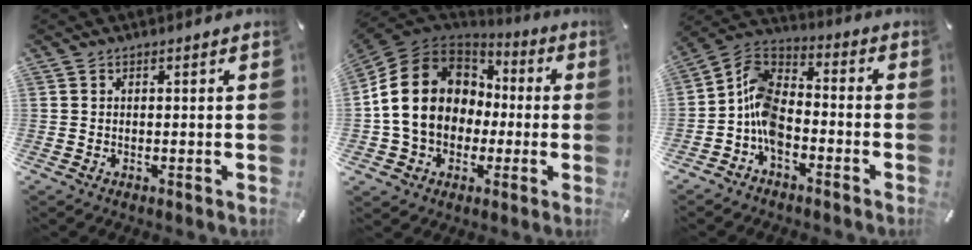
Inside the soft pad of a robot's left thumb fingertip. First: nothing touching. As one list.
[{"total": 17.7, "force": [-1.3, 15.3, 8.9], "torque": [-0.183, 0.025, -0.019]}, {"total": 10.5, "force": [-5.1, 6.6, 6.3], "torque": [-0.140, 0.020, -0.101]}]